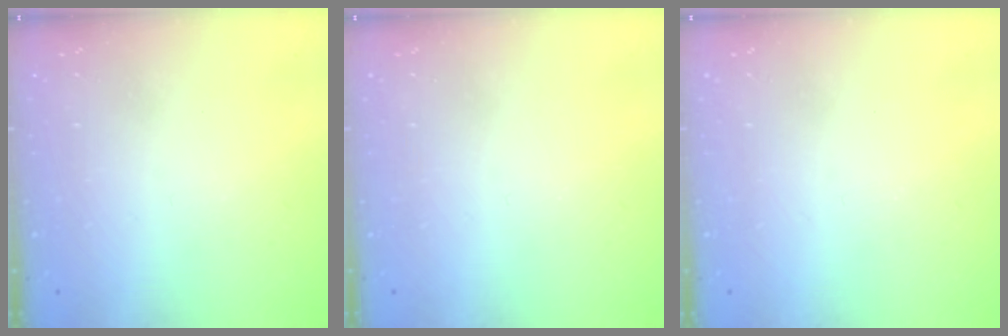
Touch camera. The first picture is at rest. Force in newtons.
{"total": 0.0}
{"total": 0.0}